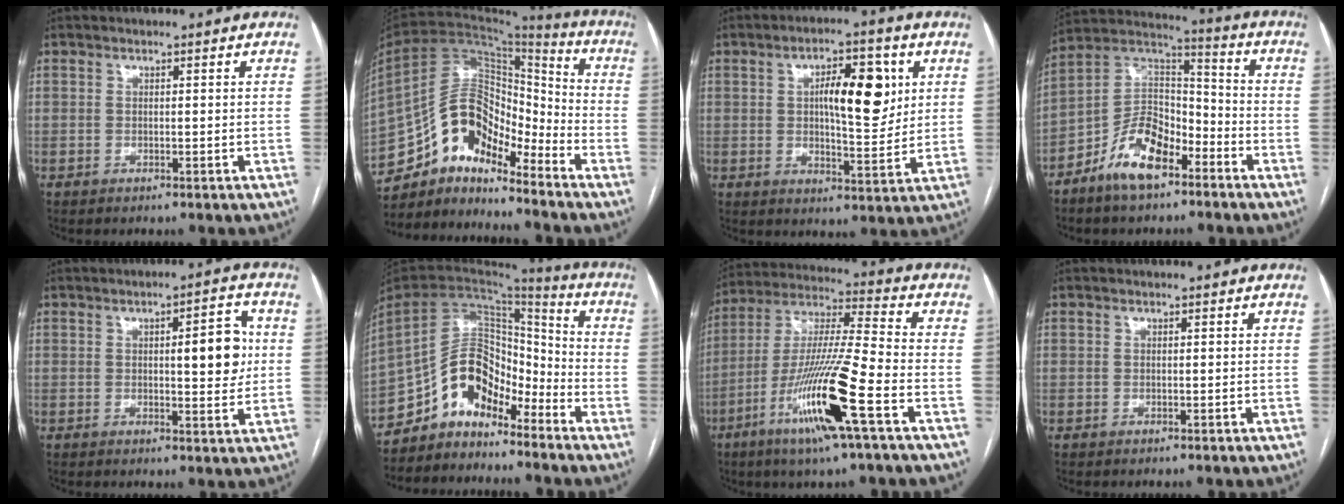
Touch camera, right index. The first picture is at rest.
{"total": 14.3, "force": [-11.4, 6.2, 6.1], "torque": [-0.112, 0.067, -0.208]}
{"total": 10.5, "force": [2.7, 3.4, 9.5], "torque": [-0.149, 0.012, 0.045]}
{"total": 11.9, "force": [-7.1, 5.6, 7.8], "torque": [-0.155, 0.020, -0.135]}
{"total": 7.5, "force": [0.9, 2.0, 7.1], "torque": [-0.093, 0.008, 0.012]}
{"total": 12.3, "force": [-9.5, 6.3, 4.6], "torque": [-0.085, 0.051, -0.175]}
{"total": 17.1, "force": [-7.4, 0.0, 15.4], "torque": [-0.314, -0.020, -0.139]}
{"total": 0.0}